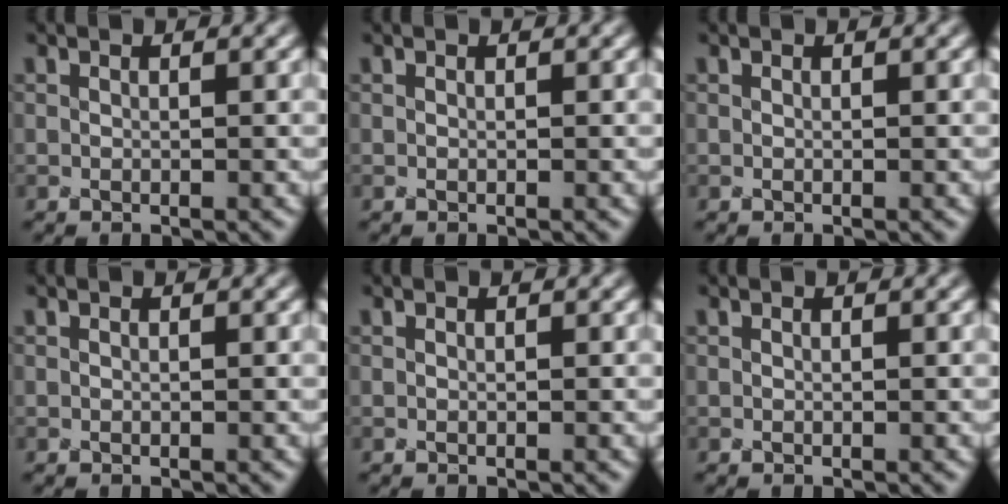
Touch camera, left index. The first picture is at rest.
{"total": 0.0}
{"total": 0.0}
{"total": 0.0}
{"total": 0.0}
{"total": 0.0}